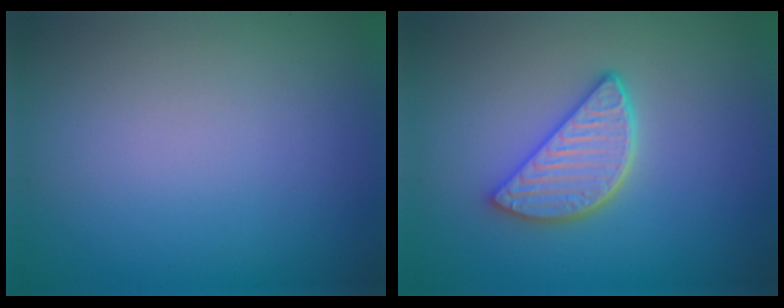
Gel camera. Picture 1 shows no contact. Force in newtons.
{"total": 4.2, "press": 3.4, "slide": 2.5}